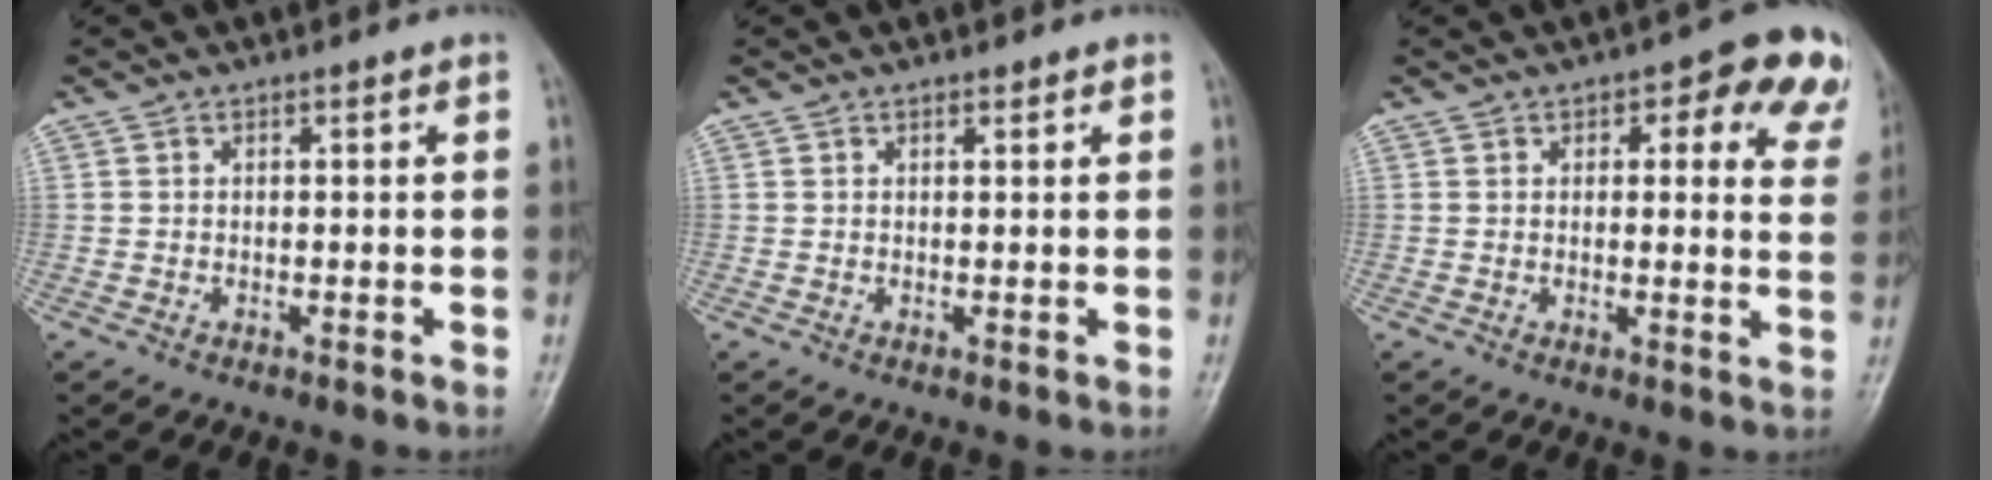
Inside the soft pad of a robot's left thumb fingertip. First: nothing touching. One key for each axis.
{"total": 0.7, "fx": 0.6, "fy": 0.2, "fz": 0.3, "tx": -0.008, "ty": -0.004, "tz": 0.009}
{"total": 12.1, "fx": 6.4, "fy": 5.5, "fz": 8.7, "tx": -0.048, "ty": -0.019, "tz": 0.061}